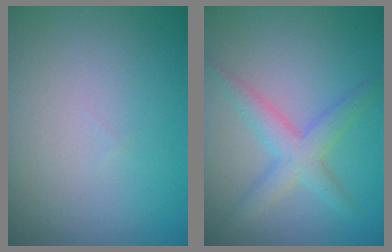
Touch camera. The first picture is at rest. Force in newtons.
{"total": 3.2, "press": 3.2, "slide": 0.2}